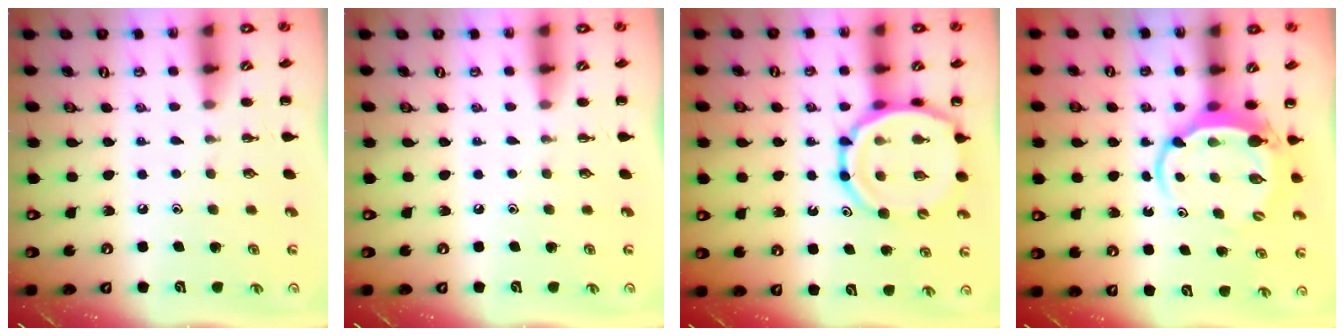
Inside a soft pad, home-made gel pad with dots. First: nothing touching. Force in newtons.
{"total": 0.0}
{"total": 14.2, "press": 13.8, "slide": 3.2}
{"total": 5.6, "press": 5.5, "slide": 1.0}